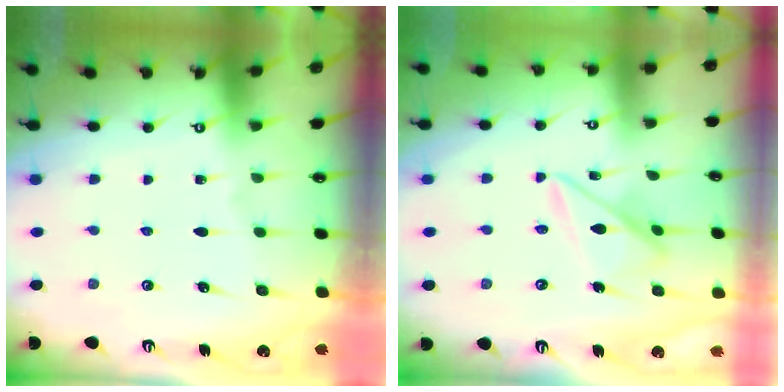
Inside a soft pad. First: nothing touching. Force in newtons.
{"total": 10.9, "press": 10.9, "slide": 0.9}